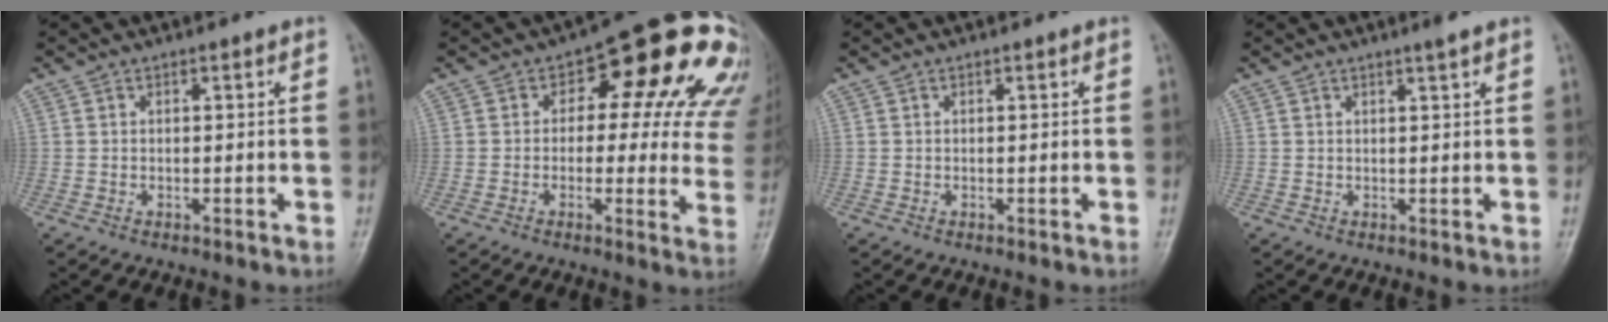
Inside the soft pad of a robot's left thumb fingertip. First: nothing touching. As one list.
[{"total": 18.4, "force": [6.3, 9.8, 14.2], "torque": [-0.112, 0.014, 0.059]}, {"total": 0.0}, {"total": 1.4, "force": [1.0, -0.3, 1.0], "torque": [-0.016, -0.007, 0.018]}]